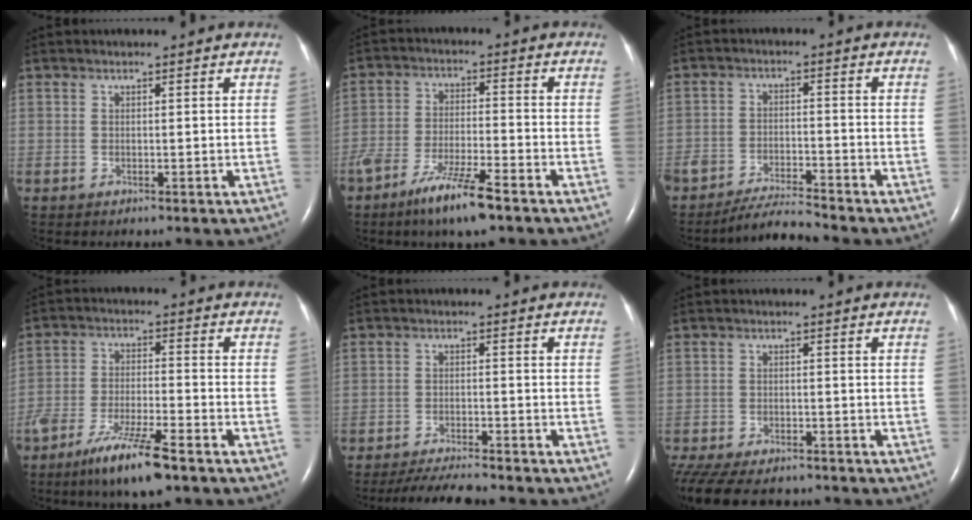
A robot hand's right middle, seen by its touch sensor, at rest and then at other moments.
{"total": 9.0, "force": [-6.2, 0.9, 6.5], "torque": [-0.126, -0.018, -0.113]}
{"total": 4.8, "force": [-4.7, -0.4, 0.8], "torque": [-0.017, -0.012, -0.084]}
{"total": 10.1, "force": [-6.9, 1.1, 7.2], "torque": [-0.141, -0.023, -0.123]}
{"total": 6.9, "force": [-6.4, 0.4, 2.5], "torque": [-0.042, -0.019, -0.107]}
{"total": 15.6, "force": [-12.8, 5.9, 6.7], "torque": [-0.185, -0.028, -0.177]}